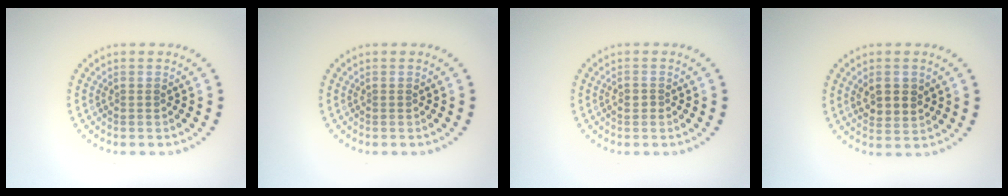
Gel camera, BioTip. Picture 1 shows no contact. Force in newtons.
{"total": 0.0}
{"total": 0.5, "press": 0.5, "slide": 0.2}
{"total": 2.8, "press": 2.7, "slide": 0.7}